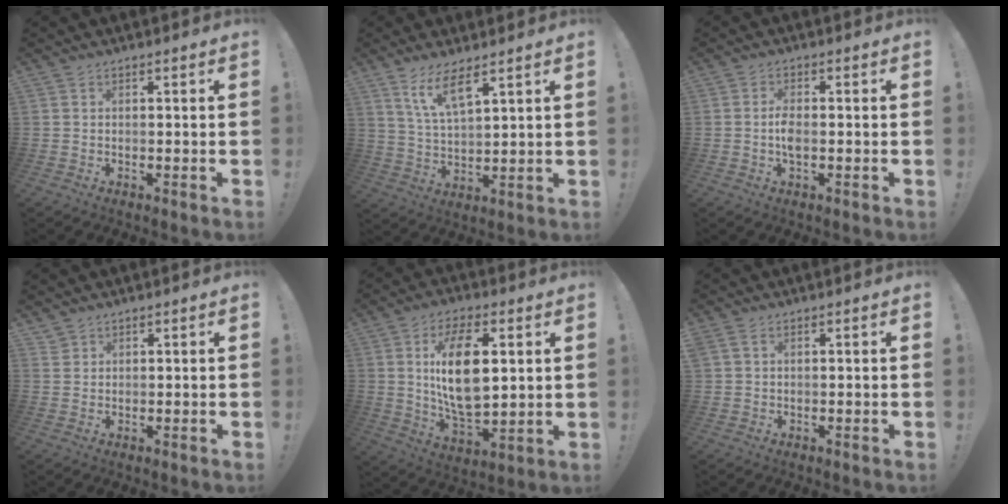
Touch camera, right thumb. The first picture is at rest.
{"total": 8.9, "force": [6.1, 2.2, 6.1], "torque": [-0.122, -0.027, 0.111]}
{"total": 4.0, "force": [-0.5, 1.9, 3.5], "torque": [-0.073, -0.001, -0.013]}
{"total": 1.9, "force": [1.6, 1.0, 0.2], "torque": [-0.002, -0.009, 0.031]}
{"total": 16.9, "force": [3.8, 8.7, 14.0], "torque": [-0.255, -0.011, 0.056]}
{"total": 2.3, "force": [1.2, 1.4, 1.5], "torque": [-0.034, 0.006, 0.024]}